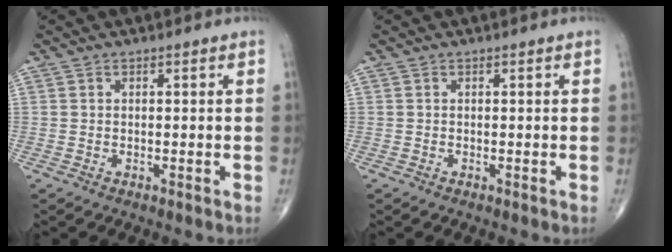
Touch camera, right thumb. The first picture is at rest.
{"total": 0.0}